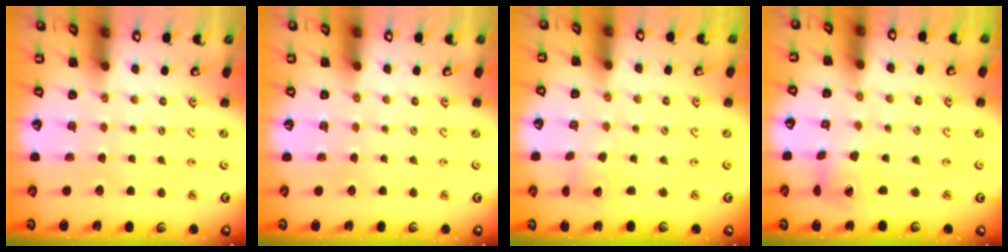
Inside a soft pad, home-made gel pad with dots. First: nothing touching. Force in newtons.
{"total": 0.0}
{"total": 2.3, "press": 2.3, "slide": 0.2}
{"total": 5.4, "press": 5.4, "slide": 0.5}